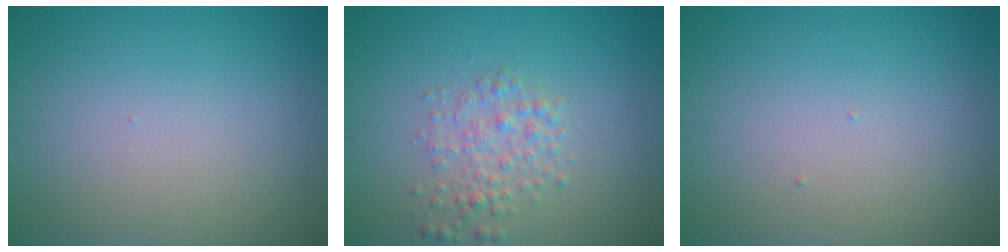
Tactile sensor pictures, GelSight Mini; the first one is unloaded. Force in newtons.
{"total": 2.5, "press": 2.5, "slide": 0.1}
{"total": 0.0}